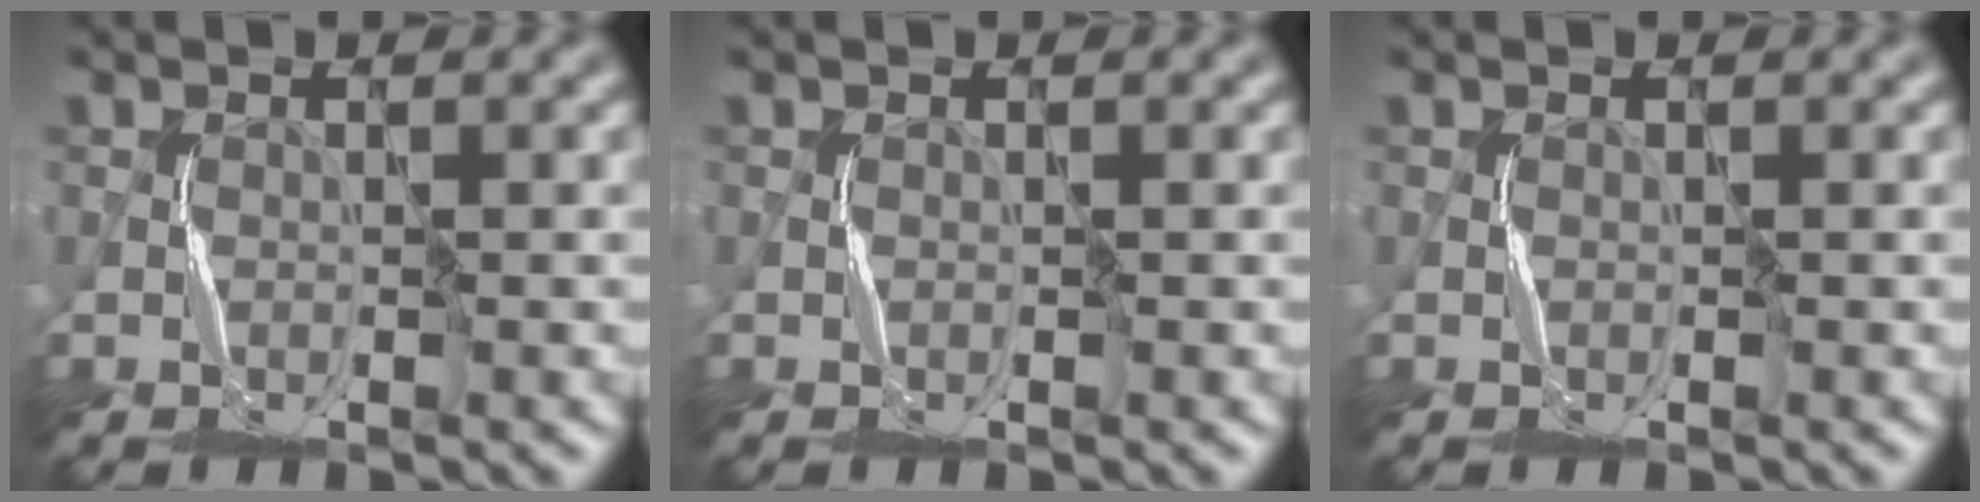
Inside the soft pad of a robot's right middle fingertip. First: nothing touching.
{"total": 0.0}
{"total": 0.0}